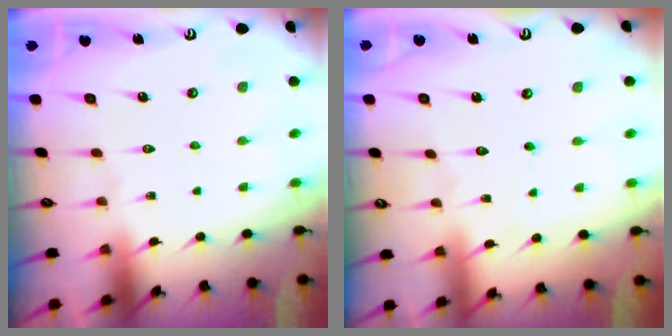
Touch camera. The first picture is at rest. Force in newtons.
{"total": 3.7, "press": 3.7, "slide": 0.5}